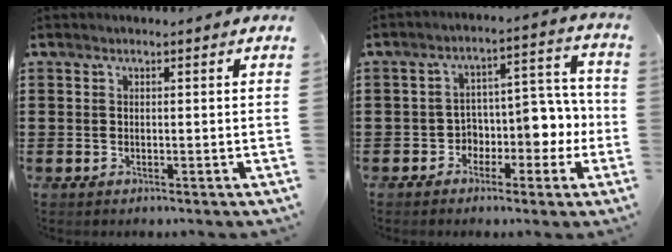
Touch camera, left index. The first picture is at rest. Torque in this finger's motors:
{"motor_torque": [0.26, 0.15, 0.43, 0.05]}